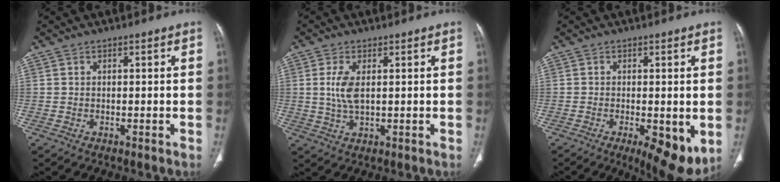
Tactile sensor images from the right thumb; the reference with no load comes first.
{"total": 5.1, "force": [0.8, 2.4, 4.5], "torque": [-0.101, -0.005, 0.018]}
{"total": 9.8, "force": [-2.8, 3.4, 8.8], "torque": [-0.122, -0.021, -0.035]}